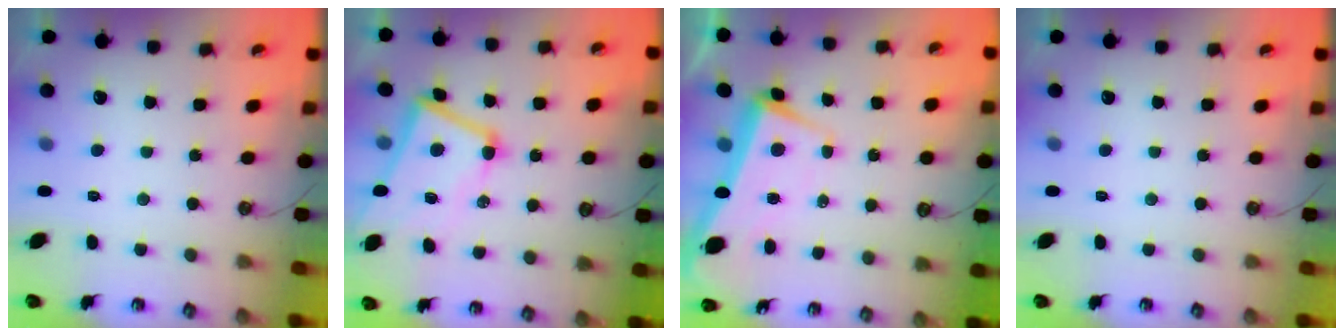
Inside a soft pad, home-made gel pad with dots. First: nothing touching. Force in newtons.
{"total": 7.4, "press": 7.3, "slide": 1.6}
{"total": 2.2, "press": 0.7, "slide": 2.1}
{"total": 0.0}